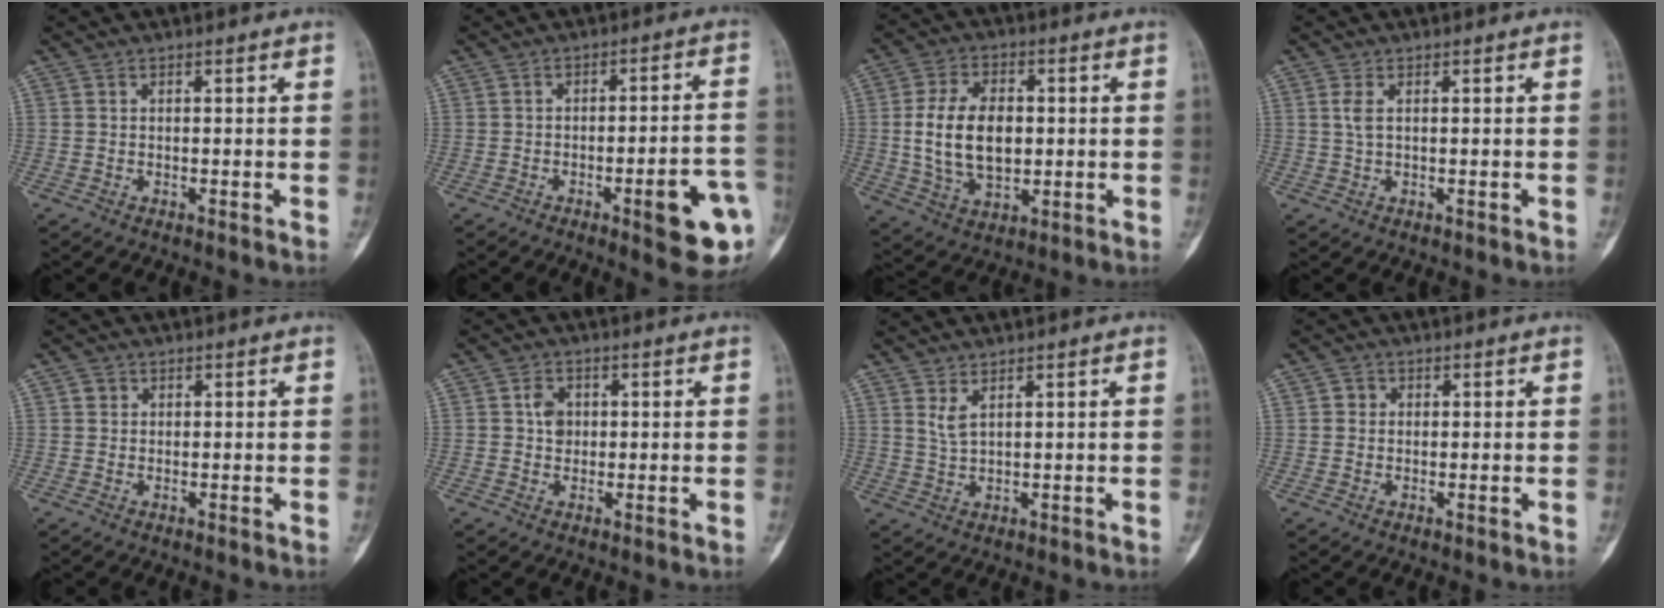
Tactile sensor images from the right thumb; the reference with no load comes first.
{"total": 12.2, "force": [-4.8, 2.6, 10.9], "torque": [-0.125, 0.024, -0.056]}
{"total": 13.3, "force": [0.4, 8.3, 10.4], "torque": [-0.174, 0.001, 0.016]}
{"total": 1.9, "force": [0.5, 0.7, 1.7], "torque": [-0.043, 0.005, 0.013]}
{"total": 1.2, "force": [0.5, 1.1, 0.2], "torque": [0.005, 0.000, 0.005]}
{"total": 3.4, "force": [0.5, 2.9, 1.8], "torque": [-0.010, 0.004, 0.004]}
{"total": 2.7, "force": [1.6, 0.7, 2.1], "torque": [-0.045, -0.012, 0.040]}
{"total": 1.8, "force": [0.3, 1.7, 0.4], "torque": [0.006, 0.003, 0.001]}